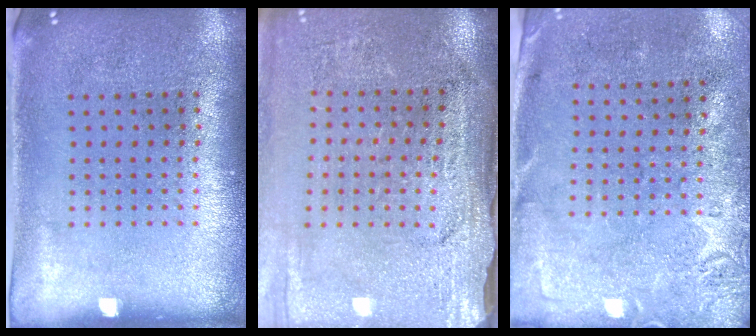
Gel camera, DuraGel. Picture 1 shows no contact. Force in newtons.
{"total": 3.0, "press": 2.9, "slide": 0.8}
{"total": 2.8, "press": 2.2, "slide": 1.8}